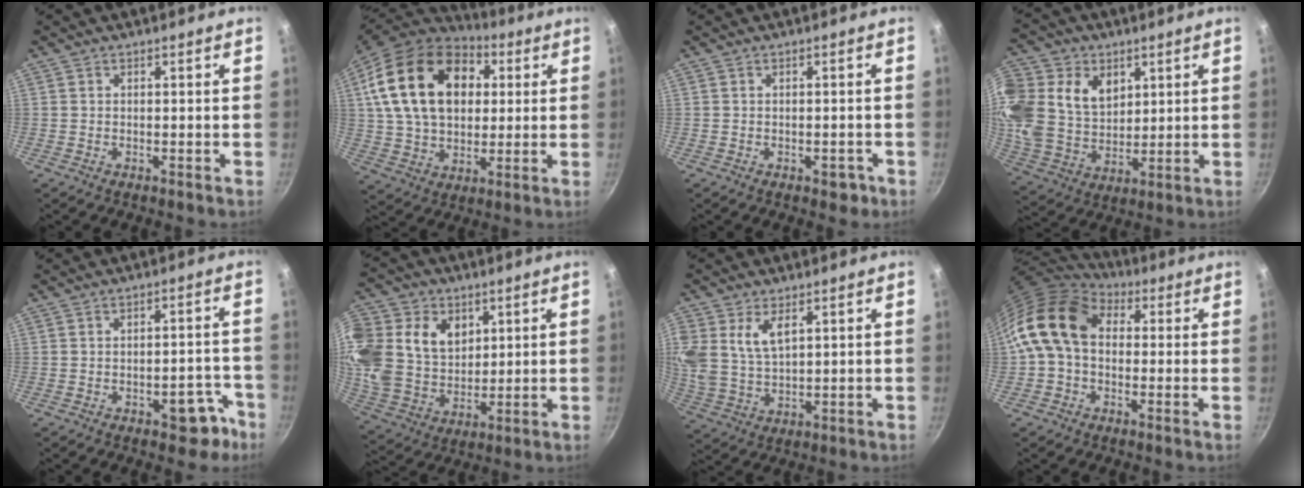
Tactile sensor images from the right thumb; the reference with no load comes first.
{"total": 24.1, "force": [6.5, 16.5, 16.3], "torque": [-0.270, 0.007, 0.113]}
{"total": 2.4, "force": [-1.2, 1.4, 1.6], "torque": [-0.009, 0.012, -0.008]}
{"total": 21.6, "force": [7.3, 16.4, 12.0], "torque": [-0.269, 0.002, 0.143]}
{"total": 6.6, "force": [-3.6, 3.5, 4.2], "torque": [-0.012, 0.037, -0.033]}
{"total": 24.0, "force": [7.8, 18.4, 13.3], "torque": [-0.296, 0.009, 0.151]}
{"total": 10.0, "force": [4.3, 5.8, 7.0], "torque": [-0.144, -0.016, 0.090]}
{"total": 14.5, "force": [1.9, 10.5, 9.8], "torque": [-0.162, 0.022, 0.014]}